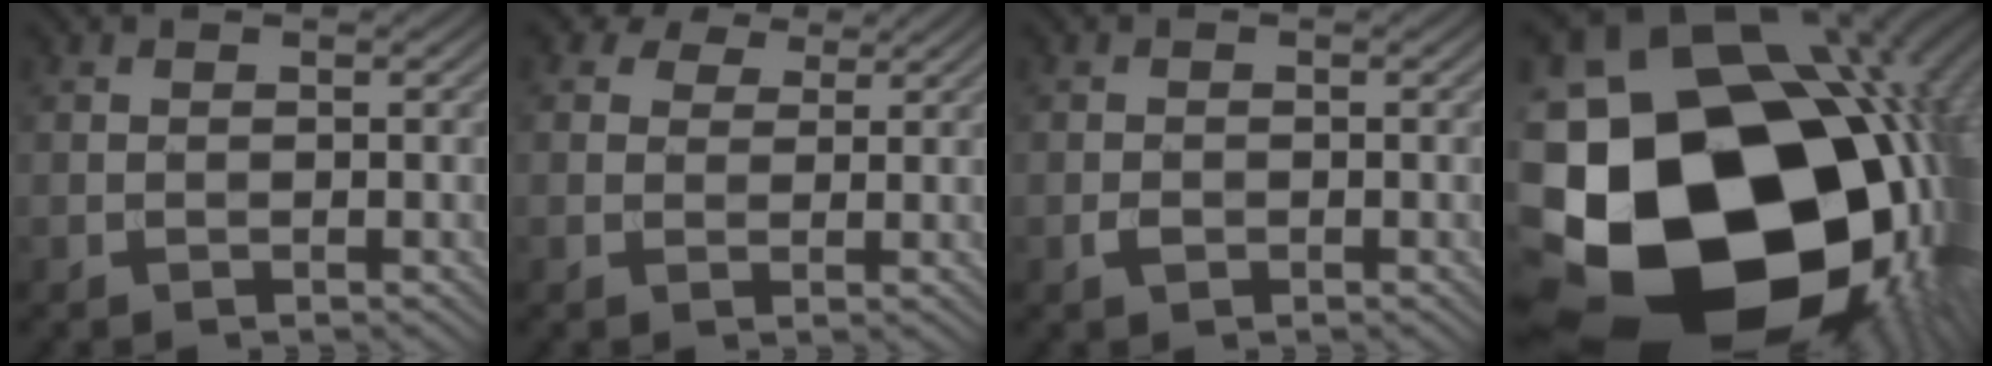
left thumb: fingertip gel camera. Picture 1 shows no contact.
{"total": 4.9, "force": [3.4, 3.0, 2.0], "torque": [-0.044, -0.004, 0.063]}
{"total": 1.0, "force": [-0.5, 0.7, 0.6], "torque": [-0.012, -0.001, -0.010]}
{"total": 24.9, "force": [-5.5, 18.8, 15.4], "torque": [-0.290, -0.061, -0.090]}